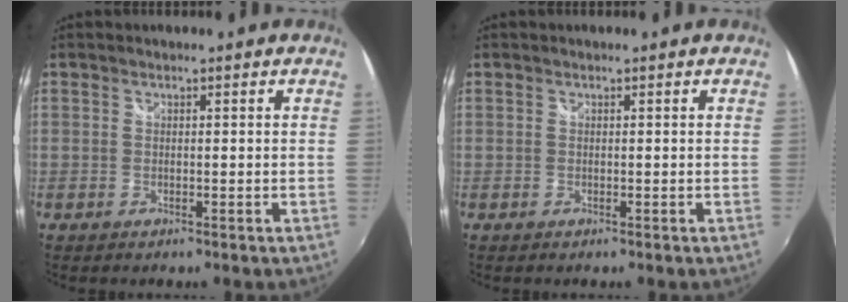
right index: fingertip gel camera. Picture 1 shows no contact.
{"total": 0.0}